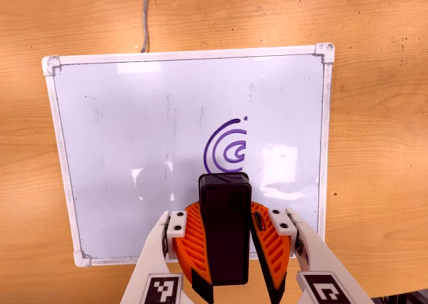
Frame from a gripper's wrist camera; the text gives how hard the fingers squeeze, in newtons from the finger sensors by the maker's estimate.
{"total": 10.6, "left": 10.4, "right": 10.7}